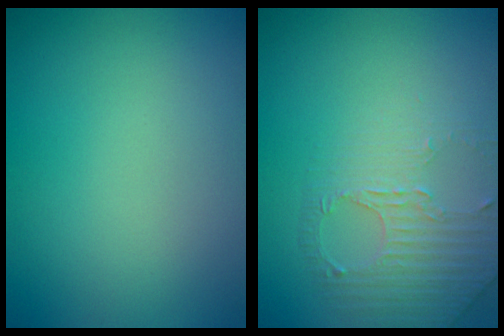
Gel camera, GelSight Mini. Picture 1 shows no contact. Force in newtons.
{"total": 1.8, "press": 1.5, "slide": 1.0}